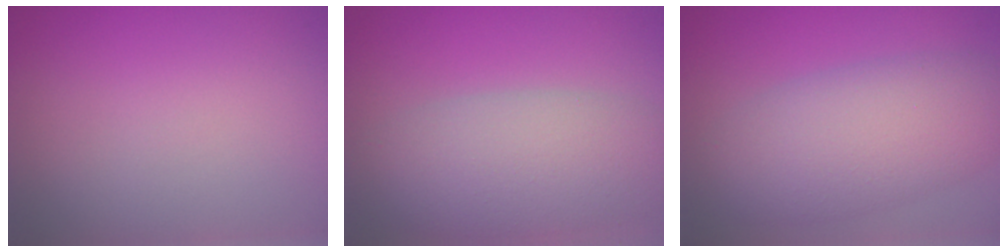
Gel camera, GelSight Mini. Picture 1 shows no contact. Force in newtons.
{"total": 7.4, "press": 7.4, "slide": 0.3}
{"total": 7.3, "press": 7.3, "slide": 0.2}